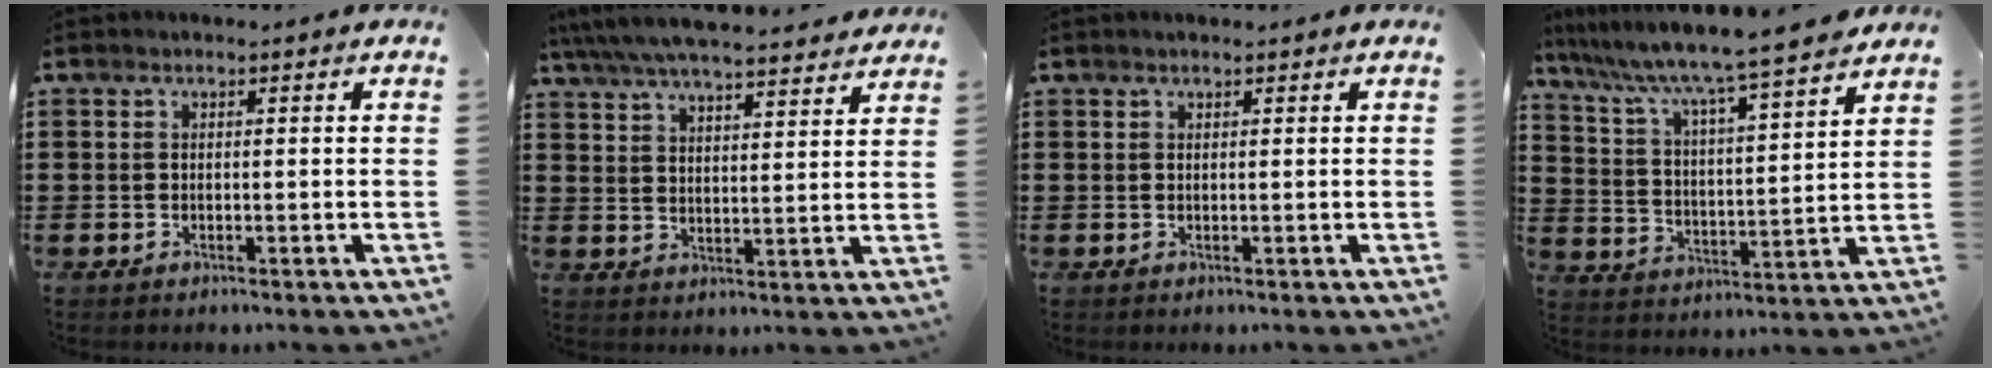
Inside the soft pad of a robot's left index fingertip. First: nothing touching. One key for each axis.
{"total": 6.3, "fx": 6.0, "fy": 0.4, "fz": 2.1, "tx": -0.064, "ty": -0.030, "tz": 0.104}
{"total": 0.5, "fx": 0.4, "fy": 0.0, "fz": 0.3, "tx": -0.007, "ty": 0.000, "tz": 0.009}
{"total": 7.0, "fx": 6.4, "fy": -0.8, "fz": 2.8, "tx": -0.084, "ty": -0.055, "tz": 0.100}